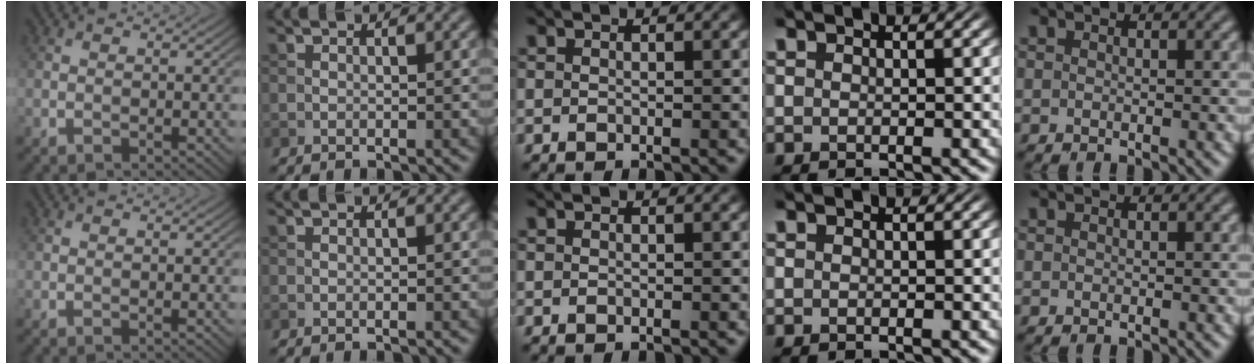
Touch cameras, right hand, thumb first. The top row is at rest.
{}